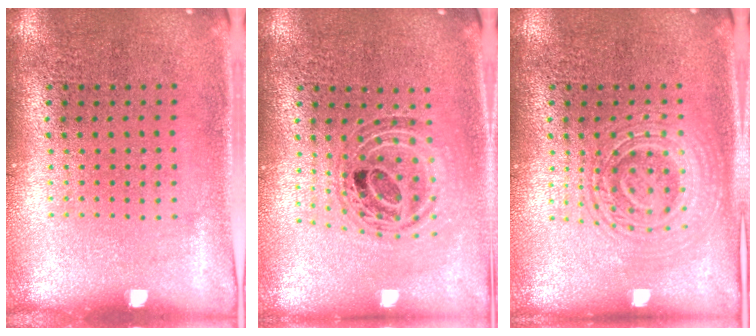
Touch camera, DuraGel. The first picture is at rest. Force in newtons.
{"total": 0.8, "press": 0.8, "slide": 0.2}
{"total": 2.1, "press": 2.1, "slide": 0.4}